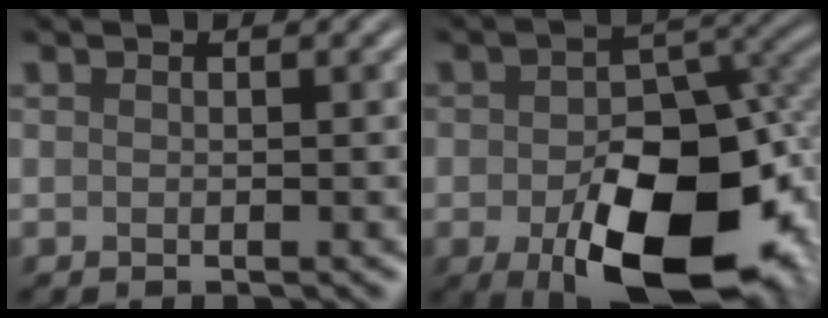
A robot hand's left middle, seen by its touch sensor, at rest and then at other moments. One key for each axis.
{"total": 14.2, "fx": -5.4, "fy": 8.0, "fz": 10.5, "tx": -0.166, "ty": -0.031, "tz": -0.067}